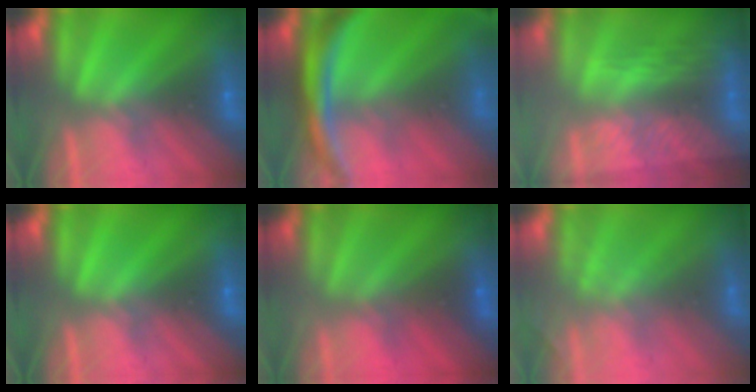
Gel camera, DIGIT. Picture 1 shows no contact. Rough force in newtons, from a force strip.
{"total": 9.2}
{"total": 2.9}
{"total": 0.0}
{"total": 1.6}
{"total": 1.8}